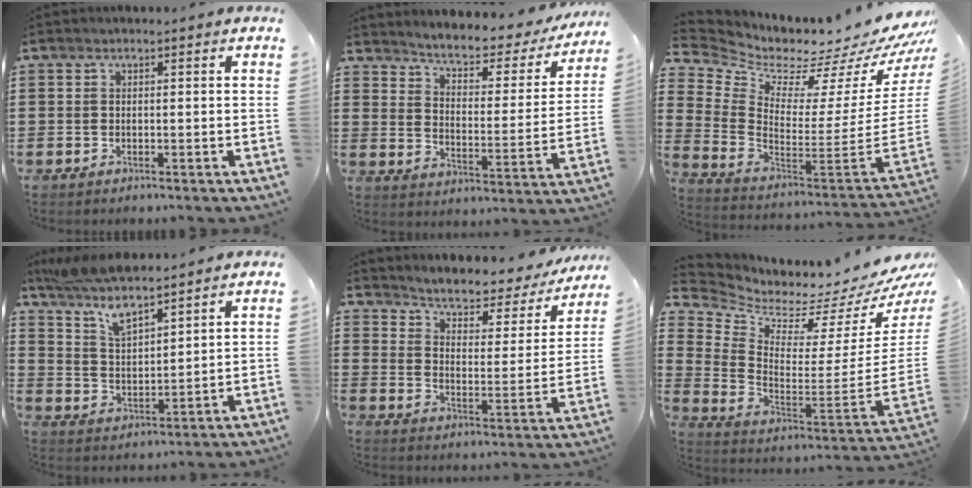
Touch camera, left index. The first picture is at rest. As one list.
[{"total": 4.0, "force": [3.6, 0.7, 1.6], "torque": [-0.053, -0.028, 0.052]}, {"total": 4.5, "force": [4.2, 1.0, 1.2], "torque": [-0.041, -0.071, 0.059]}, {"total": 7.6, "force": [6.4, 1.2, 4.0], "torque": [-0.100, -0.021, 0.115]}, {"total": 3.4, "force": [2.9, 1.0, 1.5], "torque": [-0.047, -0.024, 0.038]}, {"total": 2.3, "force": [1.8, 1.2, 0.9], "torque": [-0.026, -0.059, 0.017]}]